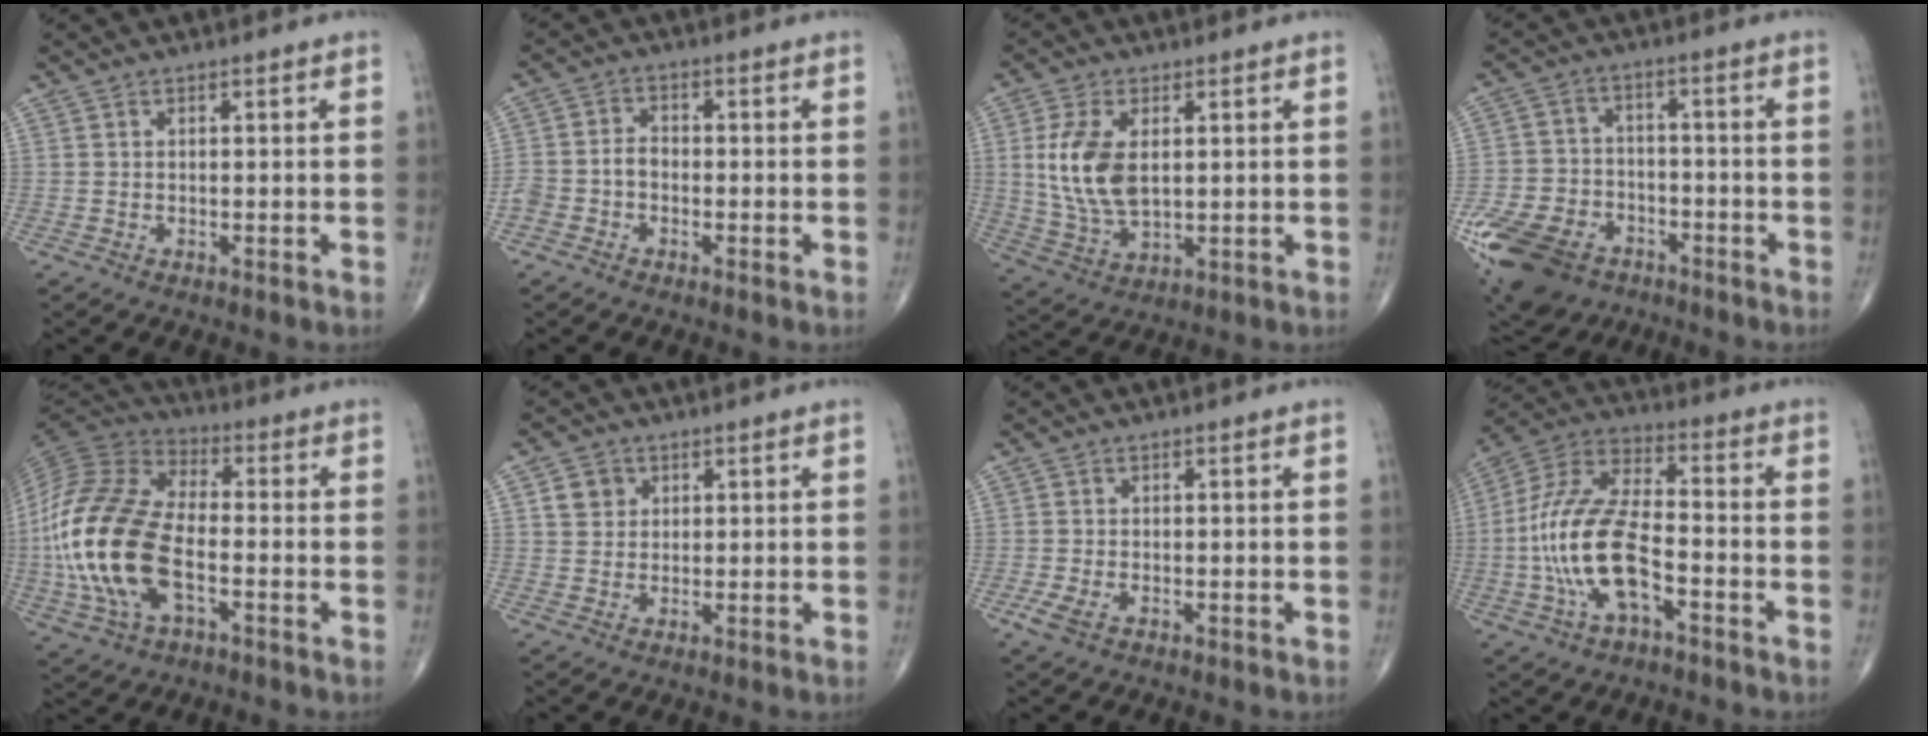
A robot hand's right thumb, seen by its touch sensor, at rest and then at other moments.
{"total": 4.6, "force": [-1.6, 3.5, 2.6], "torque": [-0.048, 0.021, -0.035]}
{"total": 11.4, "force": [1.7, 6.3, 9.4], "torque": [-0.194, -0.012, 0.042]}
{"total": 18.2, "force": [-9.6, 12.4, 9.3], "torque": [-0.201, 0.031, -0.163]}
{"total": 22.9, "force": [-4.4, 12.2, 18.8], "torque": [-0.415, 0.009, -0.083]}
{"total": 4.0, "force": [1.4, 3.5, 1.3], "torque": [-0.007, -0.002, 0.023]}
{"total": 2.8, "force": [-1.1, 1.5, 2.0], "torque": [-0.052, -0.002, -0.020]}
{"total": 17.2, "force": [-4.5, 7.9, 14.7], "torque": [-0.306, 0.039, -0.086]}